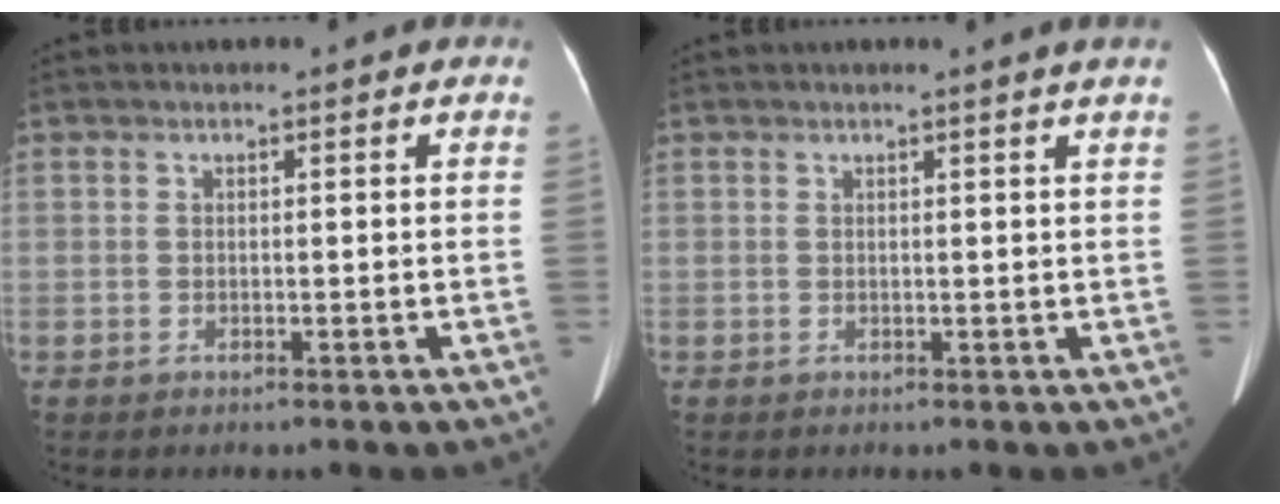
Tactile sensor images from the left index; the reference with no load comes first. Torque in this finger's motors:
{"motor_torque": [0.31, -1.04, 0.26, 0.06]}